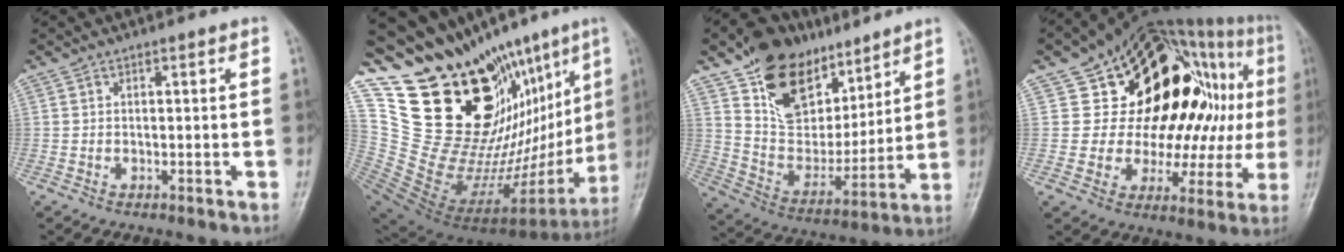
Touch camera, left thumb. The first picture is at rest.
{"total": 31.8, "force": [18.5, 11.9, 23.0], "torque": [-0.313, -0.075, 0.330]}
{"total": 20.2, "force": [12.5, 12.0, 10.3], "torque": [-0.123, -0.056, 0.230]}
{"total": 28.7, "force": [5.4, 17.0, 22.5], "torque": [-0.259, 0.041, 0.091]}